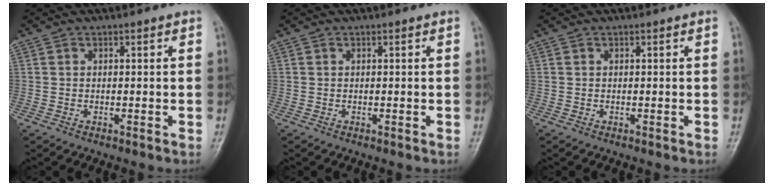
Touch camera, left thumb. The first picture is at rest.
{"total": 0.0}
{"total": 0.0}